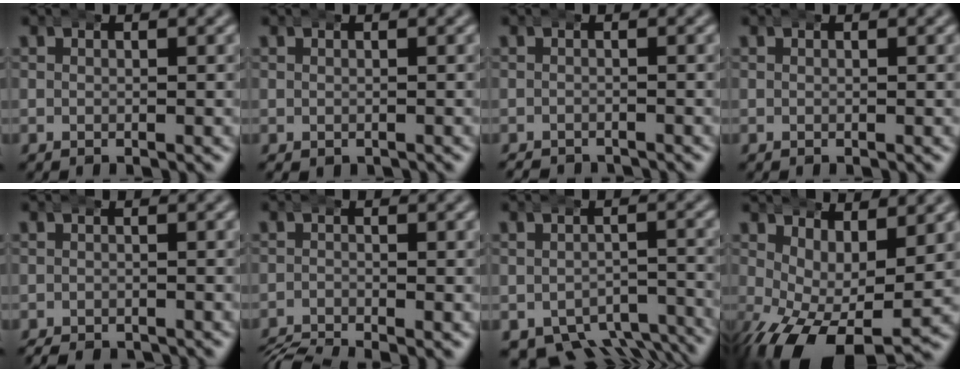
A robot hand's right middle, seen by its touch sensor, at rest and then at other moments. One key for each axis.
{"total": 0.6, "fx": -0.2, "fy": 0.5, "fz": 0.3, "tx": -0.010, "ty": -0.006, "tz": 0.002}
{"total": 1.7, "fx": -1.6, "fy": 0.1, "fz": -0.2, "tx": 0.001, "ty": -0.012, "tz": -0.022}
{"total": 0.0}
{"total": 1.8, "fx": -1.8, "fy": 0.3, "fz": 0.1, "tx": -0.004, "ty": -0.012, "tz": -0.025}
{"total": 3.5, "fx": -3.5, "fy": 0.3, "fz": 0.5, "tx": -0.004, "ty": -0.014, "tz": -0.055}
{"total": 7.1, "fx": -5.7, "fy": 3.3, "fz": 2.9, "tx": -0.032, "ty": -0.024, "tz": -0.082}
{"total": 6.9, "fx": -2.2, "fy": 3.6, "fz": 5.5, "tx": -0.113, "ty": -0.052, "tz": -0.008}